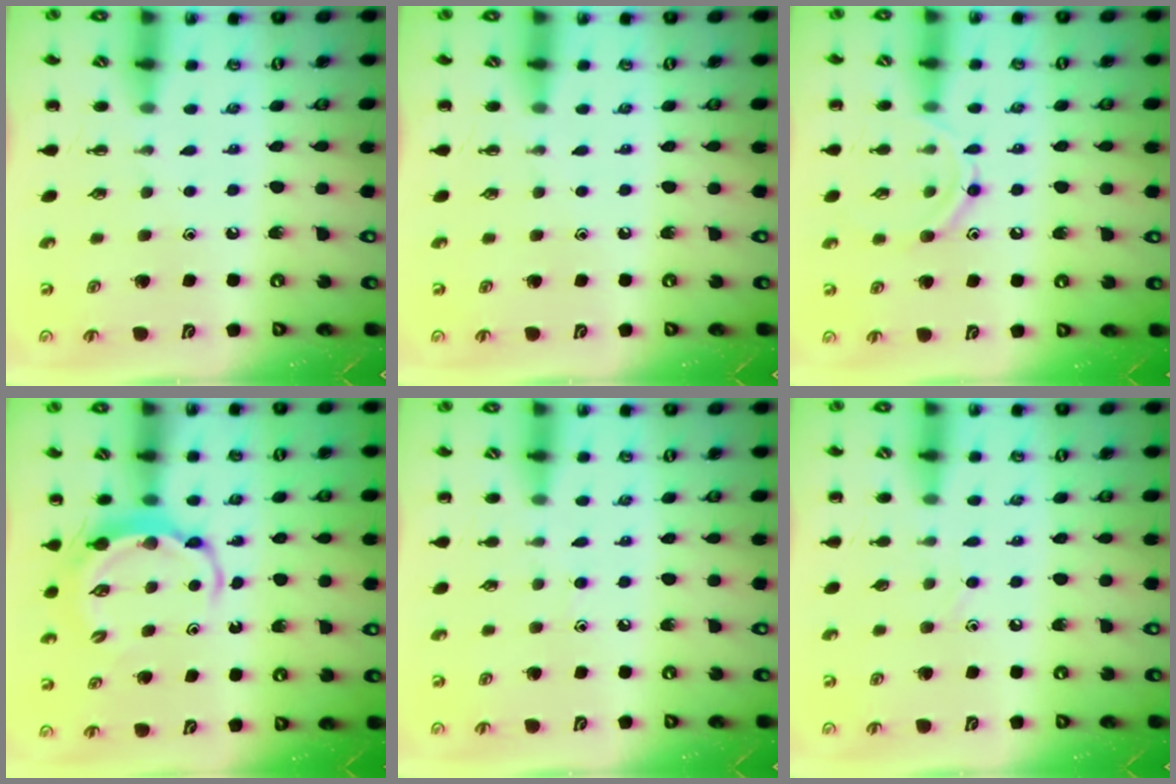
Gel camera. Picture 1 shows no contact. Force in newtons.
{"total": 0.0}
{"total": 9.6, "press": 9.6, "slide": 1.0}
{"total": 5.4, "press": 5.3, "slide": 0.5}
{"total": 4.1, "press": 3.7, "slide": 1.7}
{"total": 2.3, "press": 2.2, "slide": 0.9}